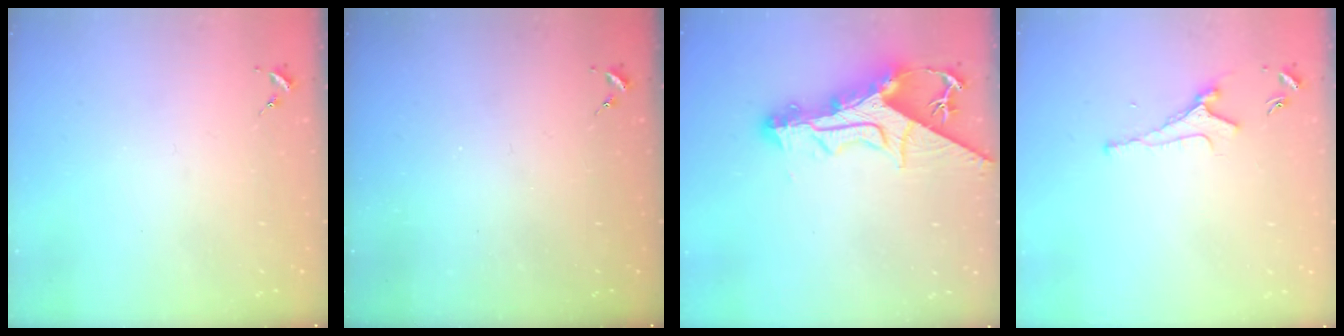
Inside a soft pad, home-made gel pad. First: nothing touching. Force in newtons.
{"total": 0.0}
{"total": 14.6, "press": 14.6, "slide": 1.6}
{"total": 3.9, "press": 3.8, "slide": 0.7}